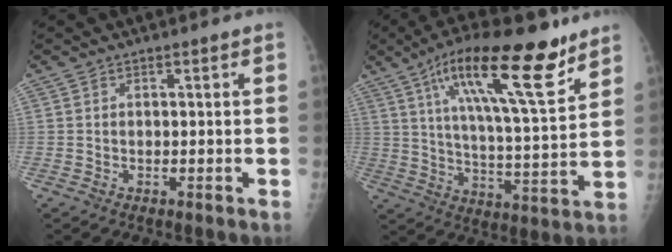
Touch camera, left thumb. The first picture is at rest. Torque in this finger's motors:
{"motor_torque": [0.55, 0.71, 1.79, -0.97, 0.47]}